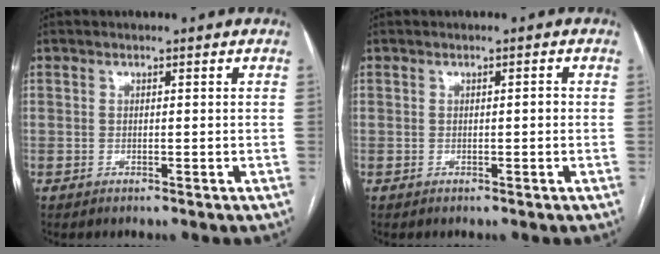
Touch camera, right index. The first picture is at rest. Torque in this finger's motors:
{"motor_torque": [0.17, 0.08, 0.18, 0.02]}